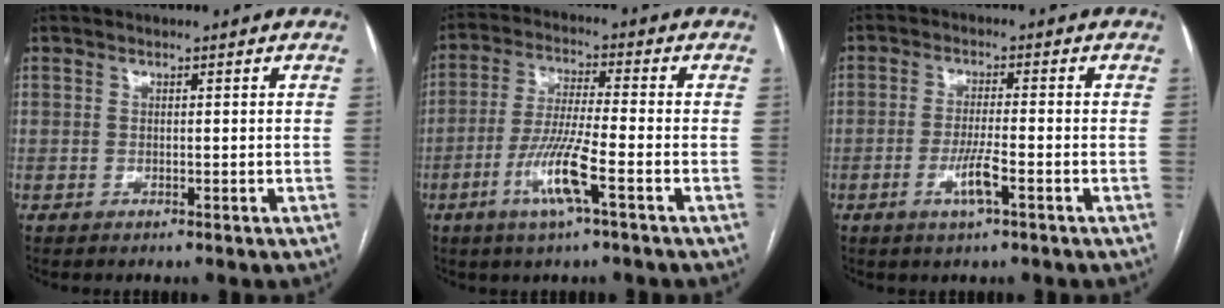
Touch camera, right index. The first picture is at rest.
{"total": 9.0, "force": [-3.8, 0.0, 8.1], "torque": [-0.165, -0.009, -0.076]}
{"total": 4.6, "force": [-2.0, 0.1, 4.1], "torque": [-0.081, -0.007, -0.038]}